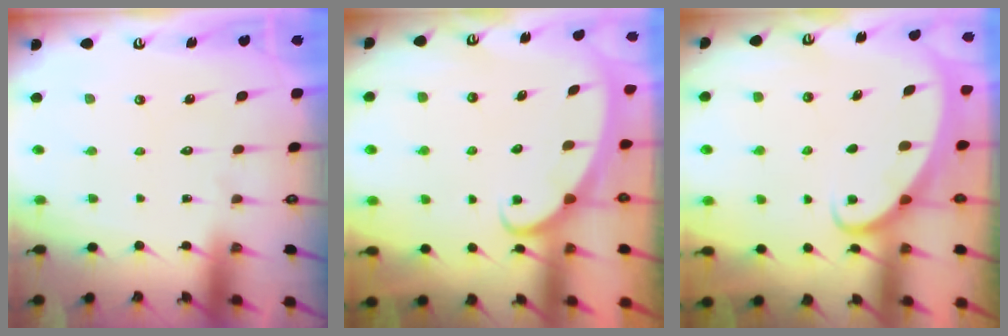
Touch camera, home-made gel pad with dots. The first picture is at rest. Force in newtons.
{"total": 2.5, "press": 2.5, "slide": 0.4}
{"total": 2.1, "press": 2.1, "slide": 0.2}